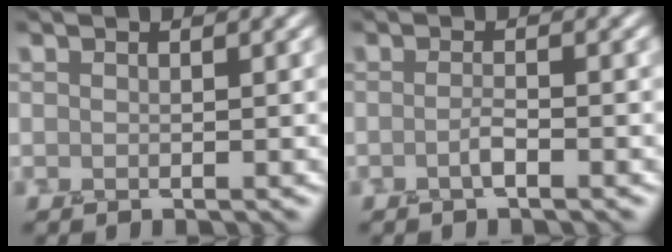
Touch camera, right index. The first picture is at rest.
{"total": 1.3, "force": [-0.6, 0.2, 1.1], "torque": [-0.021, 0.003, -0.013]}